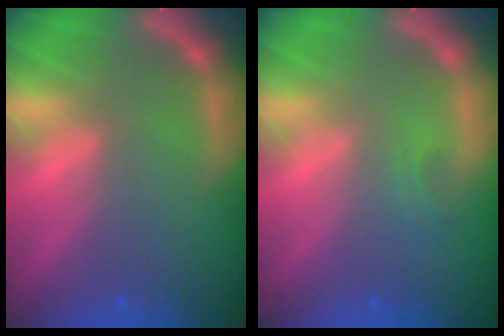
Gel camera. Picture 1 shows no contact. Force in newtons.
{"total": 0.9}